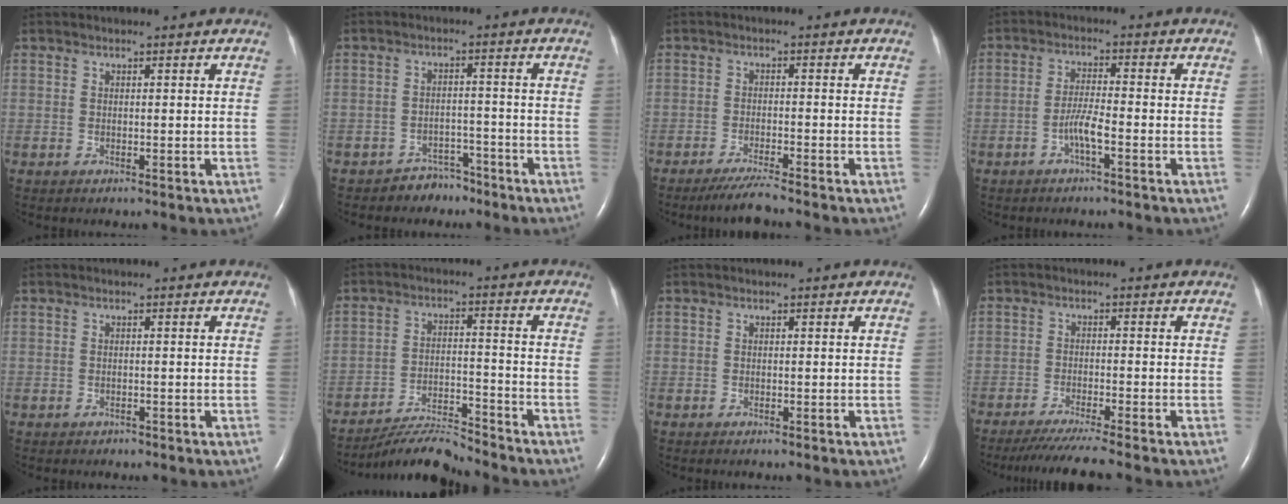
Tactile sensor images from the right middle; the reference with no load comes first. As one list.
[{"total": 3.9, "force": [-3.2, 2.2, 0.0], "torque": [0.001, 0.010, -0.046]}, {"total": 4.0, "force": [-3.5, -0.6, 1.9], "torque": [-0.043, -0.016, -0.068]}, {"total": 3.6, "force": [-1.7, 0.1, 3.1], "torque": [-0.061, 0.002, -0.035]}, {"total": 0.6, "force": [-0.5, 0.3, 0.0], "torque": [-0.009, -0.001, -0.009]}, {"total": 7.9, "force": [-7.8, -0.3, 1.1], "torque": [-0.021, 0.000, -0.138]}, {"total": 0.0}, {"total": 8.0, "force": [-6.9, -1.3, 3.9], "torque": [-0.050, -0.029, -0.111]}]